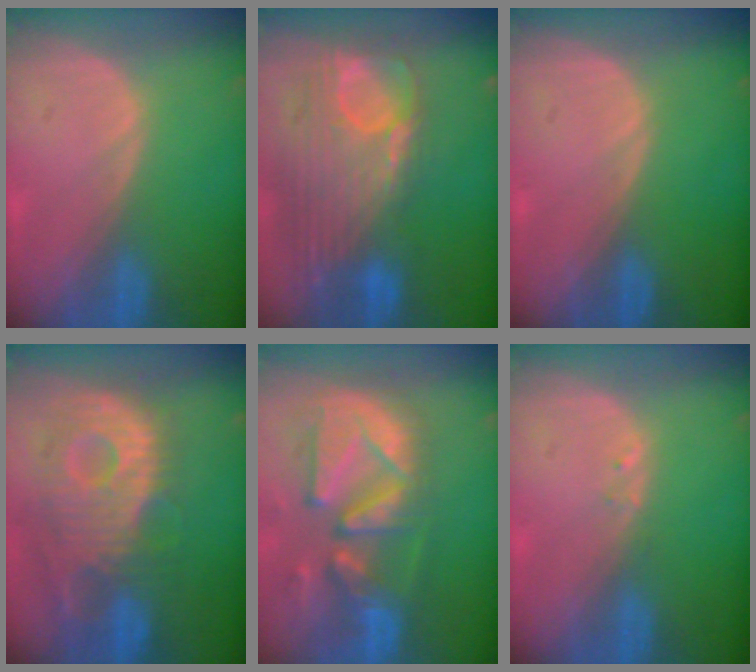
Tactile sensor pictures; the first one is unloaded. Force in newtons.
{"total": 12.7, "press": 10.7, "slide": 6.7}
{"total": 0.0}
{"total": 11.8, "press": 10.6, "slide": 5.3}
{"total": 13.0, "press": 11.3, "slide": 6.5}
{"total": 0.6, "press": 0.6, "slide": 0.1}